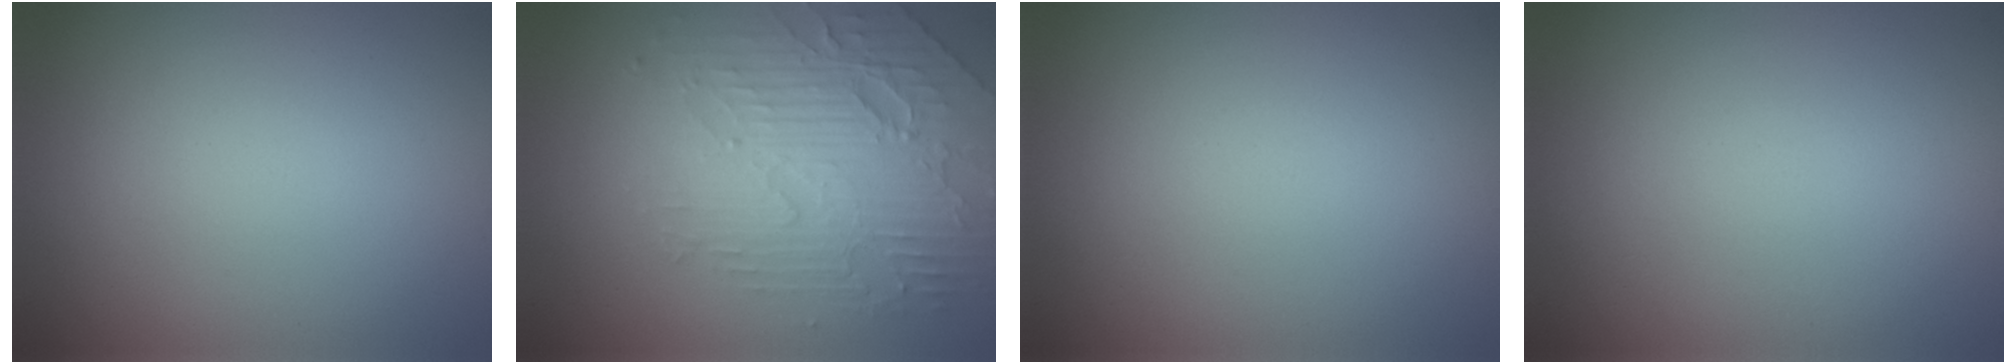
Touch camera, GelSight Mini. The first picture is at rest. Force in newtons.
{"total": 5.6, "press": 4.4, "slide": 3.4}
{"total": 0.0}
{"total": 0.0}